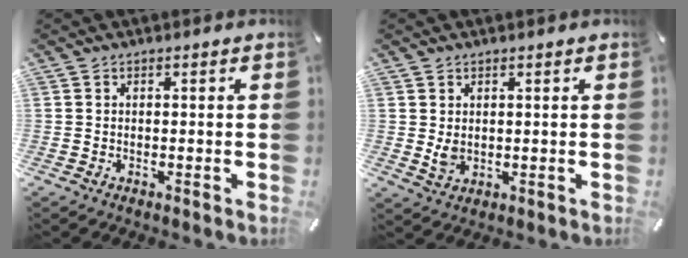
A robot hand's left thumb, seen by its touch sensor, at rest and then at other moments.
{"total": 3.2, "force": [0.9, 2.5, 1.8], "torque": [-0.026, -0.007, 0.013]}